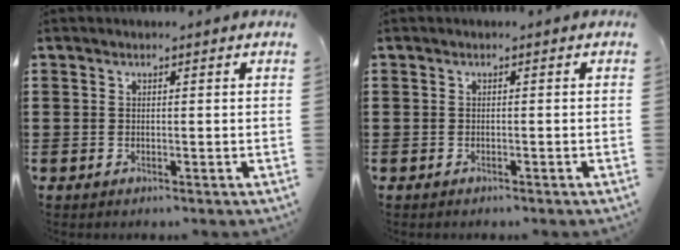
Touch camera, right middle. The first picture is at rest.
{"total": 0.0}